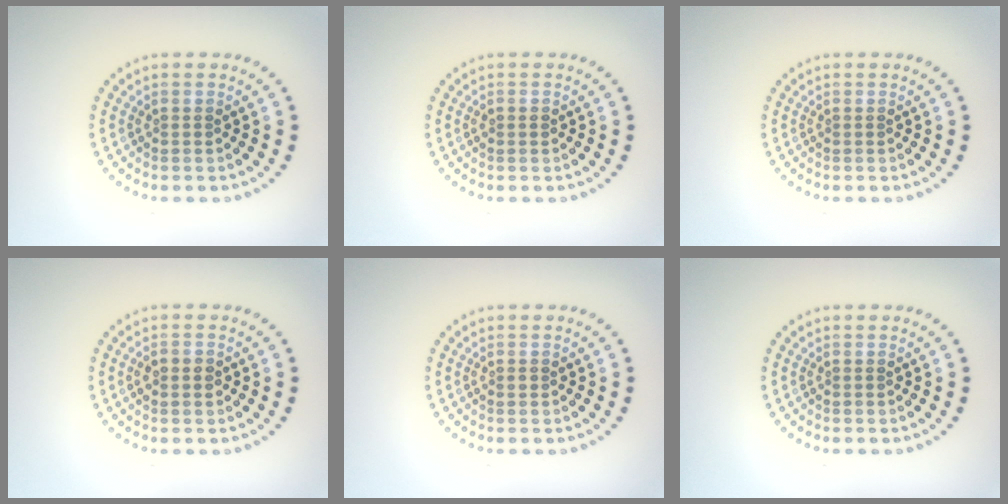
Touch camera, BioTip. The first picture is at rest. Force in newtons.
{"total": 0.8, "press": 0.7, "slide": 0.1}
{"total": 0.0}
{"total": 1.5, "press": 1.4, "slide": 0.1}
{"total": 0.6, "press": 0.6, "slide": 0.1}
{"total": 0.0}